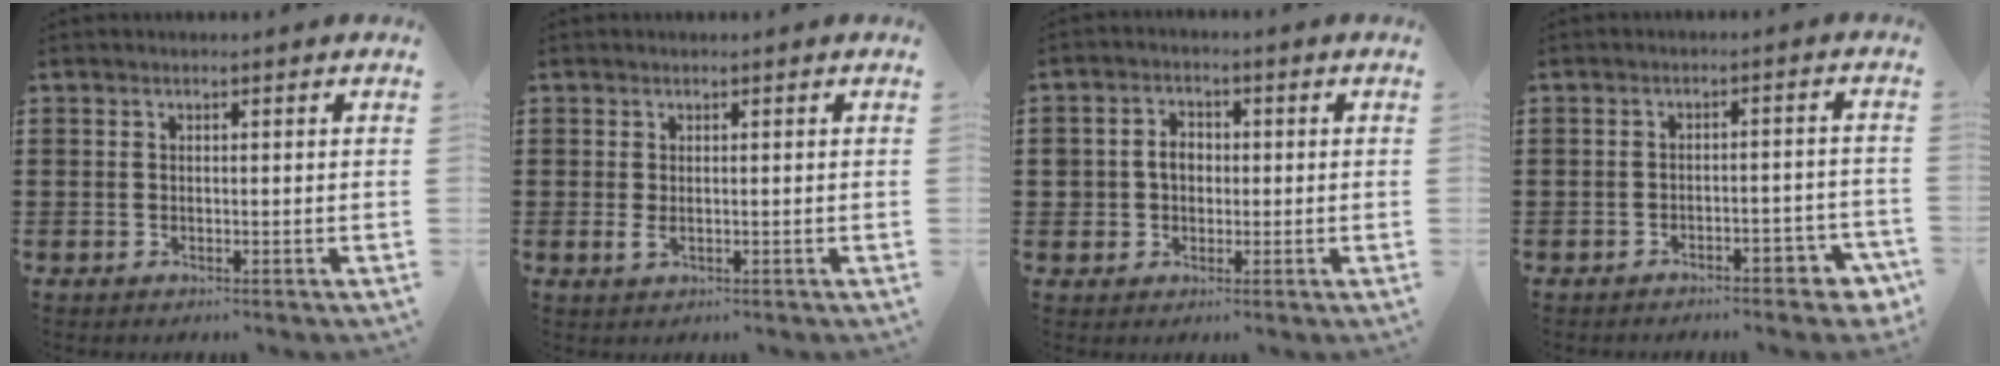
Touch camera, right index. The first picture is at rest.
{"total": 1.2, "force": [0.1, 0.4, 1.1], "torque": [-0.022, 0.000, 0.001]}
{"total": 3.4, "force": [-0.1, 3.0, 1.5], "torque": [-0.040, 0.010, -0.006]}
{"total": 3.4, "force": [-2.9, 0.9, 1.6], "torque": [-0.027, 0.006, -0.056]}